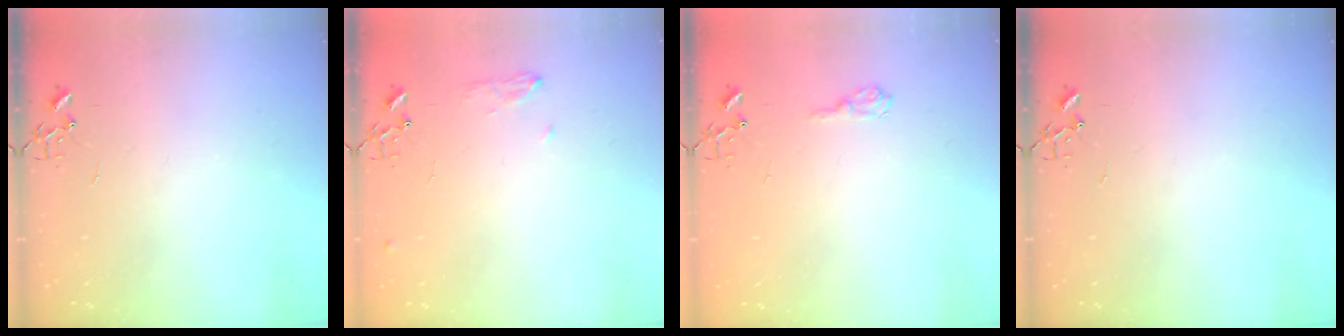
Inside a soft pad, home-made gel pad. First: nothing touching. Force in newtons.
{"total": 6.6, "press": 6.5, "slide": 1.1}
{"total": 8.4, "press": 8.4, "slide": 0.8}
{"total": 0.0}